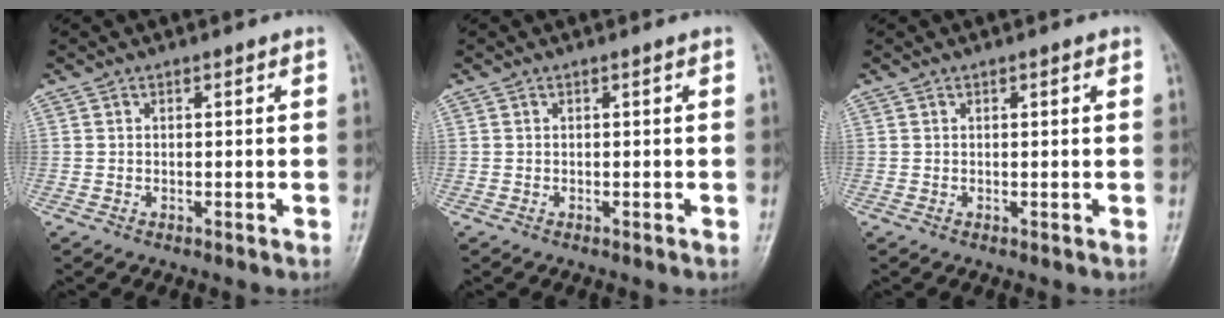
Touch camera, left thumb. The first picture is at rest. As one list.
[{"total": 0.0}, {"total": 0.9, "force": [0.5, 0.4, 0.6], "torque": [-0.006, 0.000, 0.004]}]